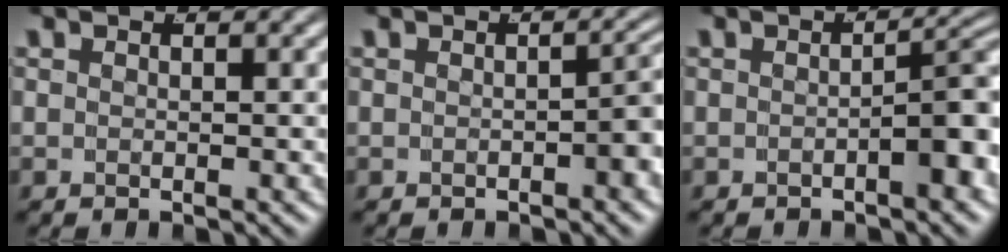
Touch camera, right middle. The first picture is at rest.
{"total": 2.3, "force": [-1.1, 0.7, 1.9], "torque": [-0.022, 0.000, -0.015]}
{"total": 4.3, "force": [-1.6, 1.3, 3.7], "torque": [-0.031, 0.004, -0.026]}